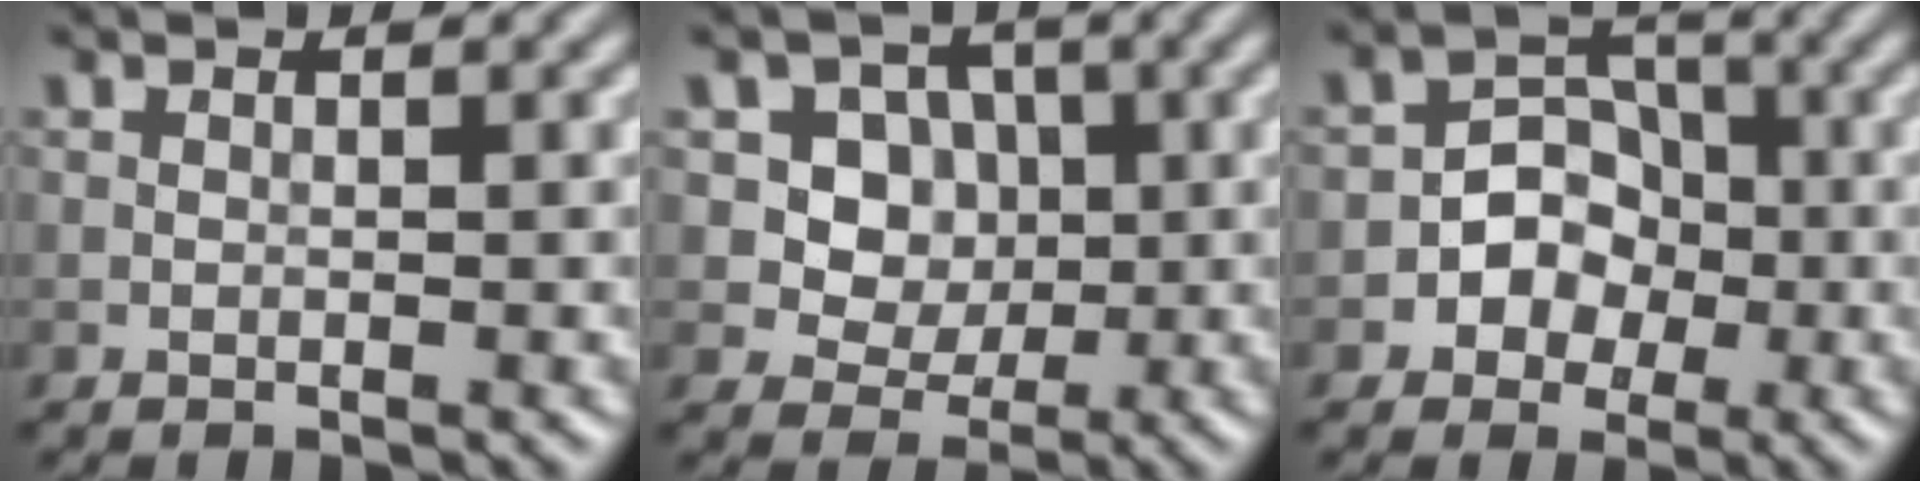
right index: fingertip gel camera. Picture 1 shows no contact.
{"total": 6.0, "force": [1.3, 5.3, 2.5], "torque": [-0.036, 0.003, 0.022]}
{"total": 4.0, "force": [-1.3, 3.5, 1.6], "torque": [0.012, 0.011, -0.039]}